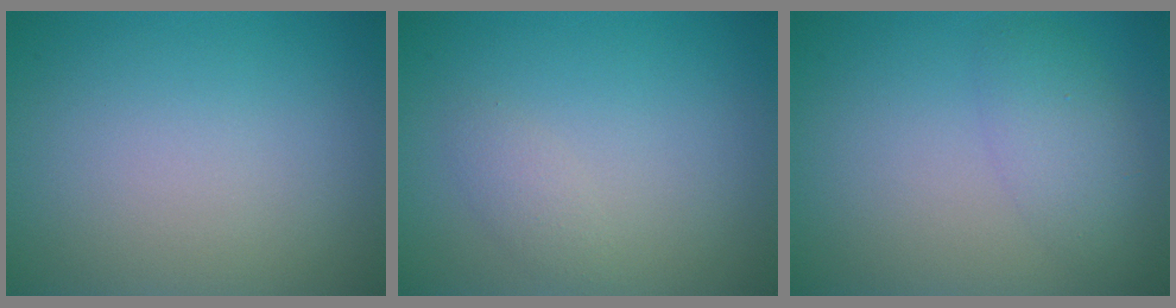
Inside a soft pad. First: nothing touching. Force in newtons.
{"total": 1.1, "press": 1.1, "slide": 0.0}
{"total": 2.7, "press": 2.7, "slide": 0.1}